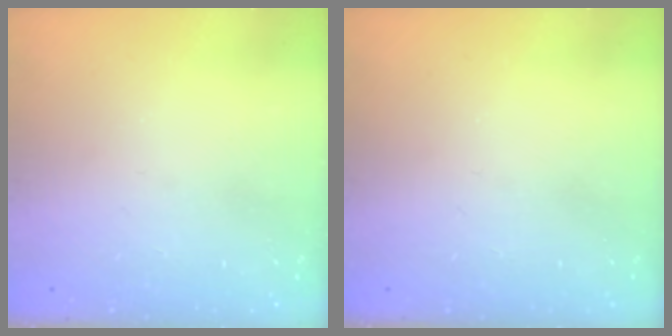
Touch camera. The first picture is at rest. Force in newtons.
{"total": 0.0}